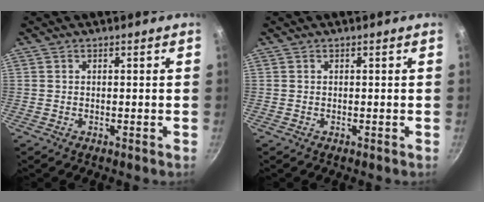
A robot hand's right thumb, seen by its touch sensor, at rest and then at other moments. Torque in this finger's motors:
{"motor_torque": [0.00, 0.00, 0.02, 0.01, 0.00]}